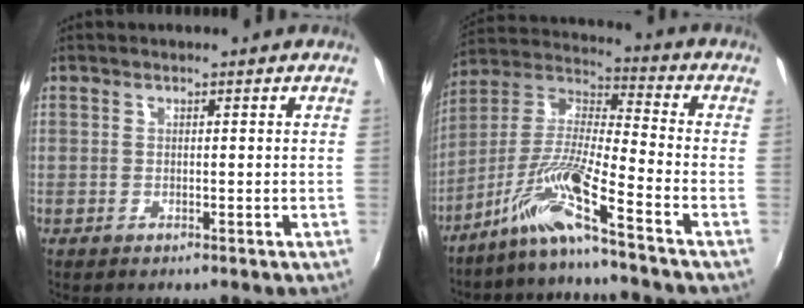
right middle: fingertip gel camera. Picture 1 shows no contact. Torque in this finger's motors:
{"motor_torque": [0.33, -0.57, 0.23, 0.21]}